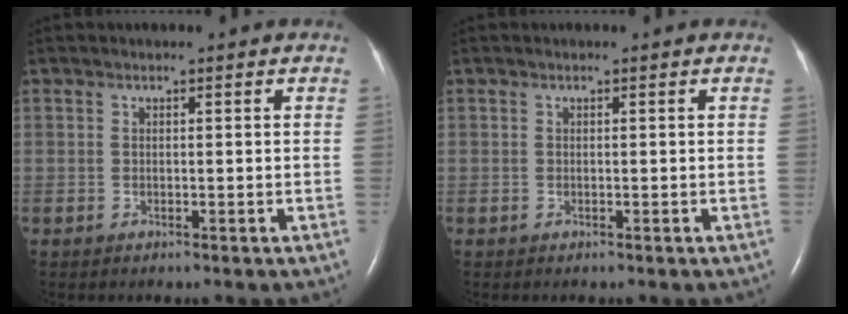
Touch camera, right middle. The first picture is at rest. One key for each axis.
{"total": 0.0}